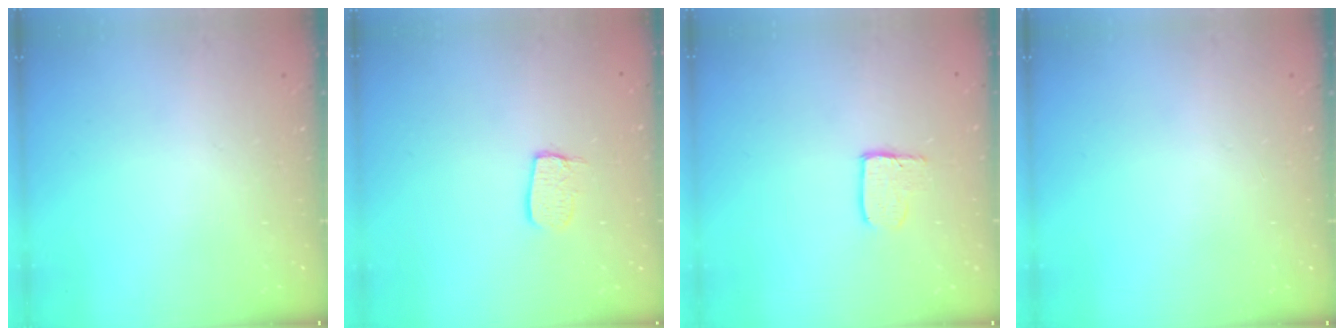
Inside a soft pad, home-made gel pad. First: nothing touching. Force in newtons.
{"total": 7.0, "press": 7.0, "slide": 0.5}
{"total": 3.7, "press": 3.7, "slide": 0.2}
{"total": 0.0}